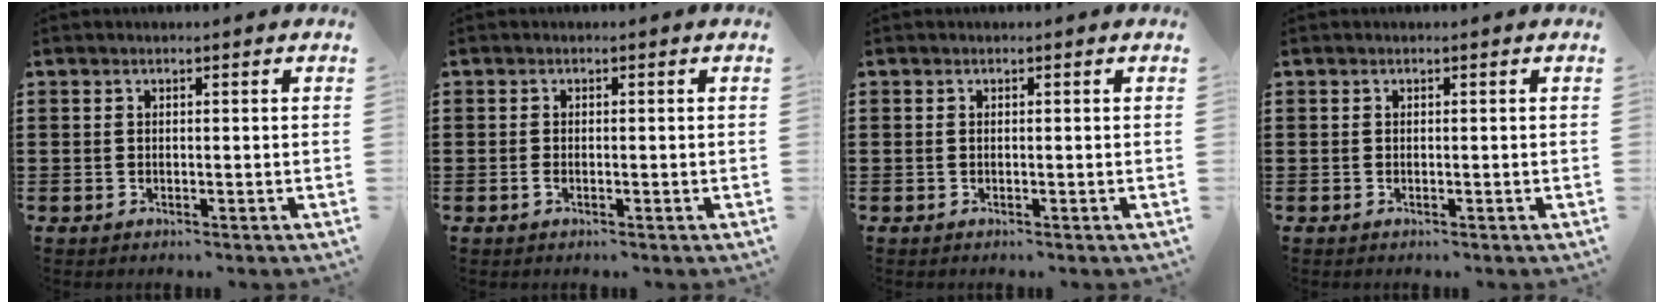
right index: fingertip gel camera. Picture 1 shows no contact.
{"total": 0.7, "force": [-0.4, 0.3, 0.5], "torque": [-0.021, -0.005, -0.009]}
{"total": 0.0}
{"total": 0.0}